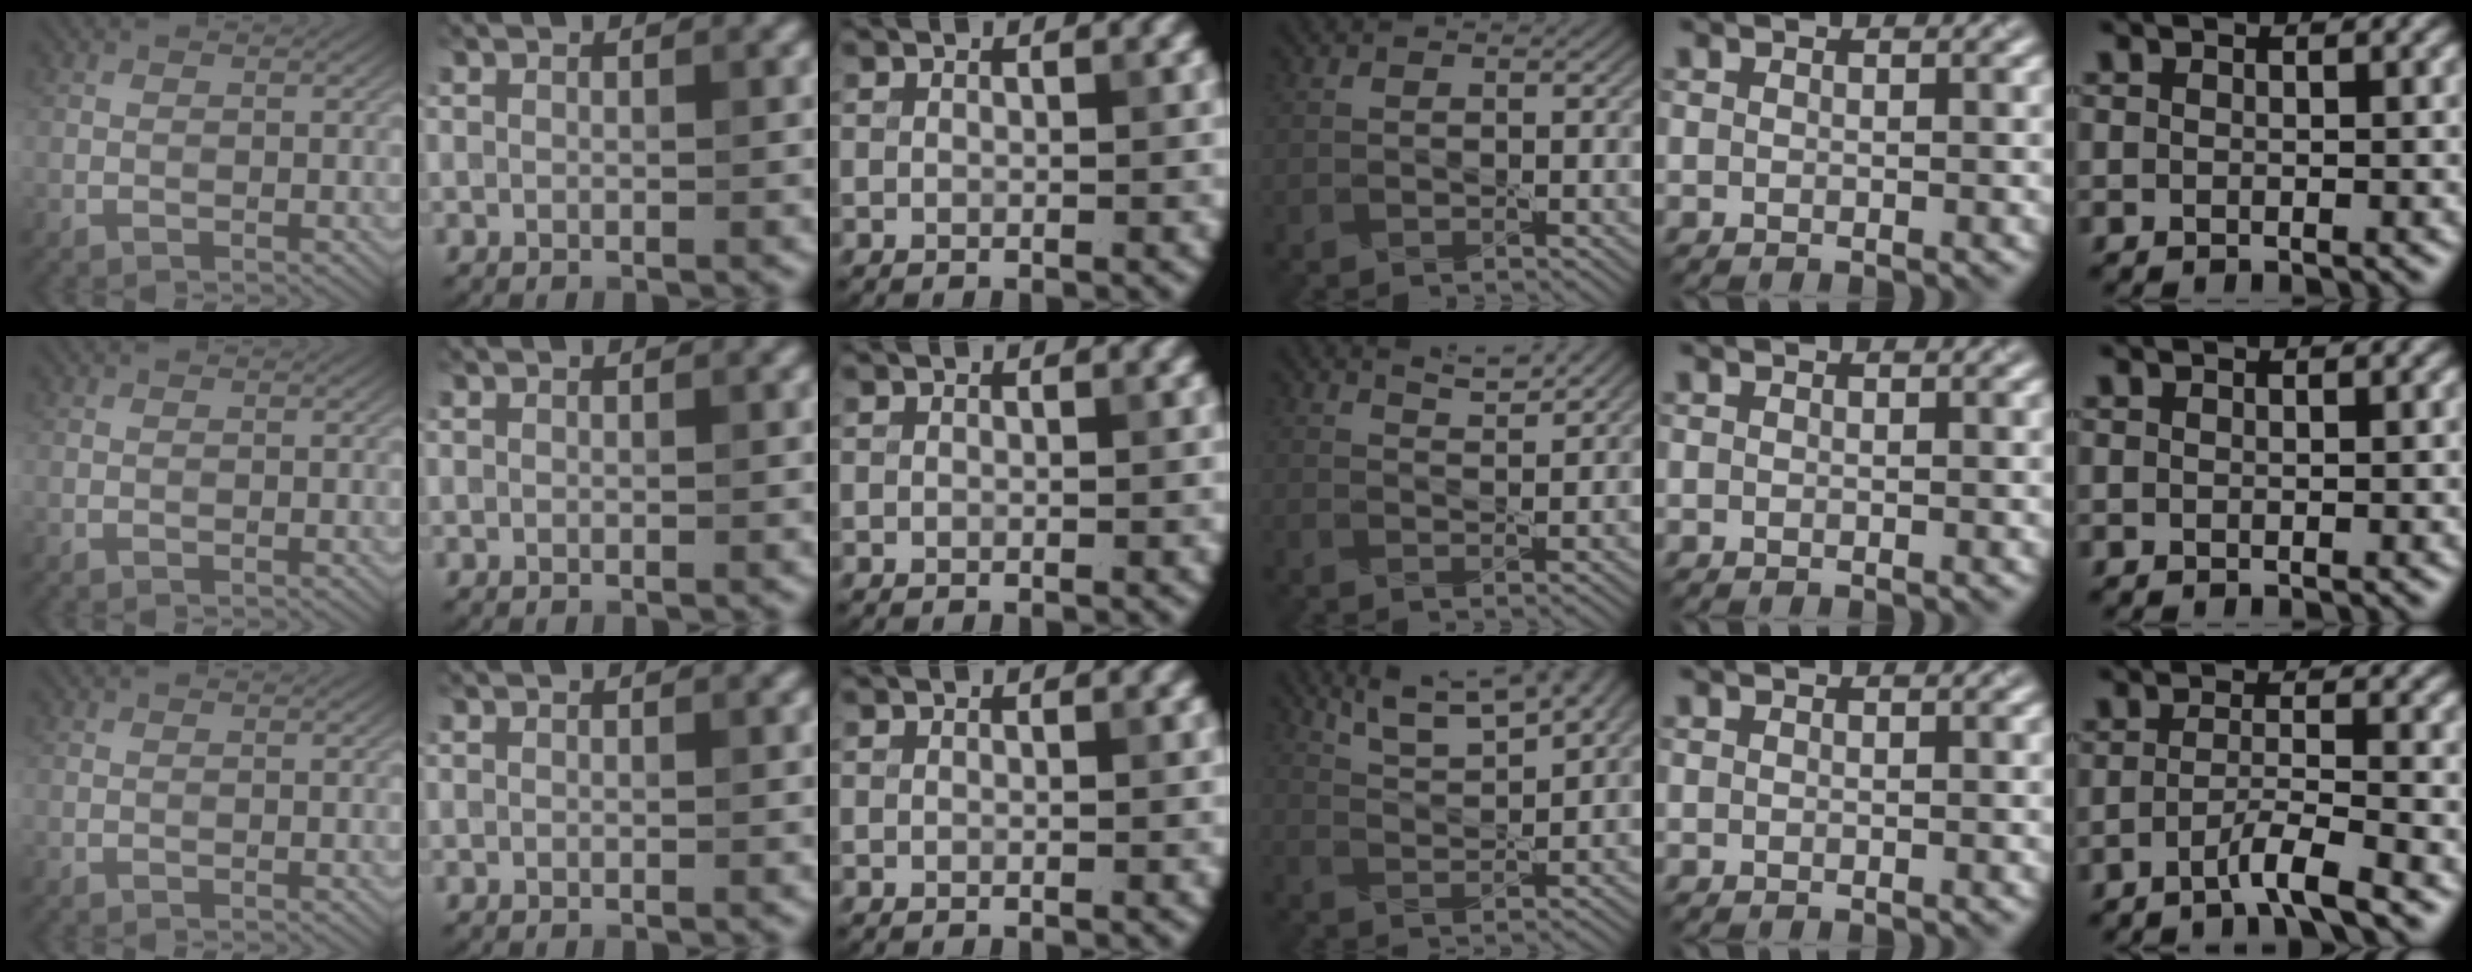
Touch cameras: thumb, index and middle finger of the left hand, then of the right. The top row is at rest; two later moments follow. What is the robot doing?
{"motion": "pour", "object": "sugar"}